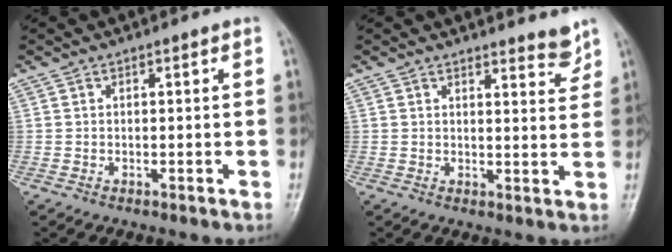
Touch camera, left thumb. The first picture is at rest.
{"total": 3.5, "force": [3.2, 0.9, 1.2], "torque": [-0.004, -0.031, 0.038]}